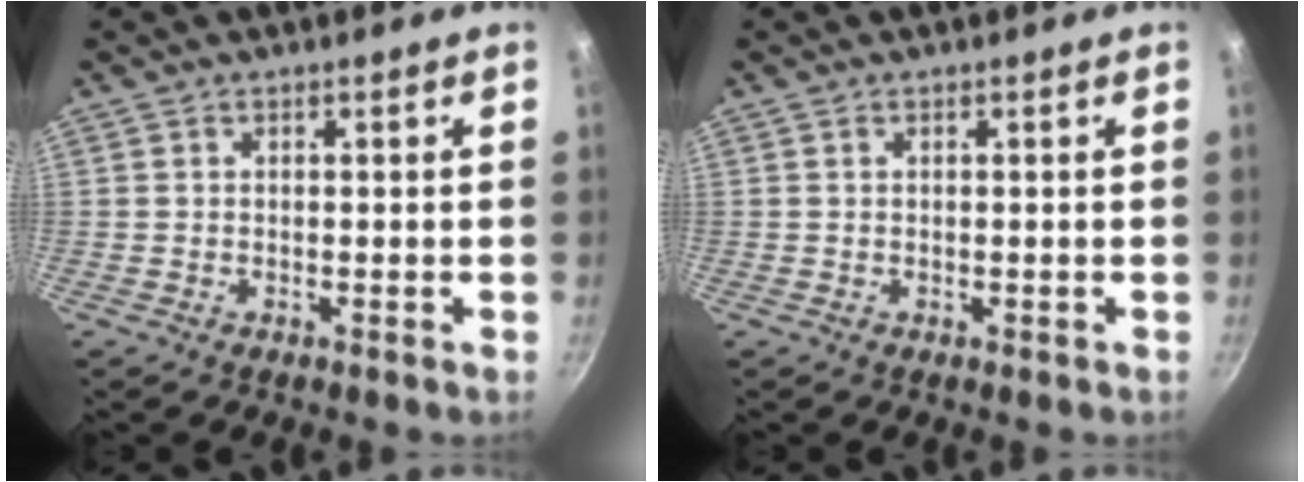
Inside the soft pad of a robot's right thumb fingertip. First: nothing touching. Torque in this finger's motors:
{"motor_torque": [-0.11, -0.47, 0.04, -0.55, -0.02]}